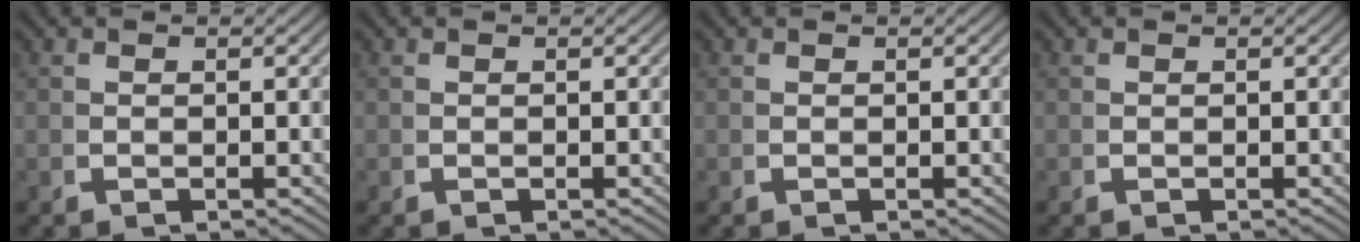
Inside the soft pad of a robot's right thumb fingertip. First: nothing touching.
{"total": 0.0}
{"total": 0.0}
{"total": 0.0}